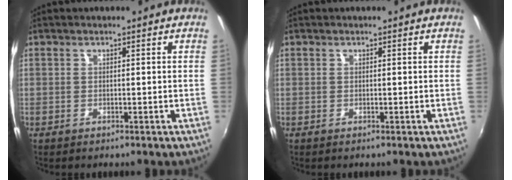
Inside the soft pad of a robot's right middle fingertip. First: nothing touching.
{"total": 0.0}